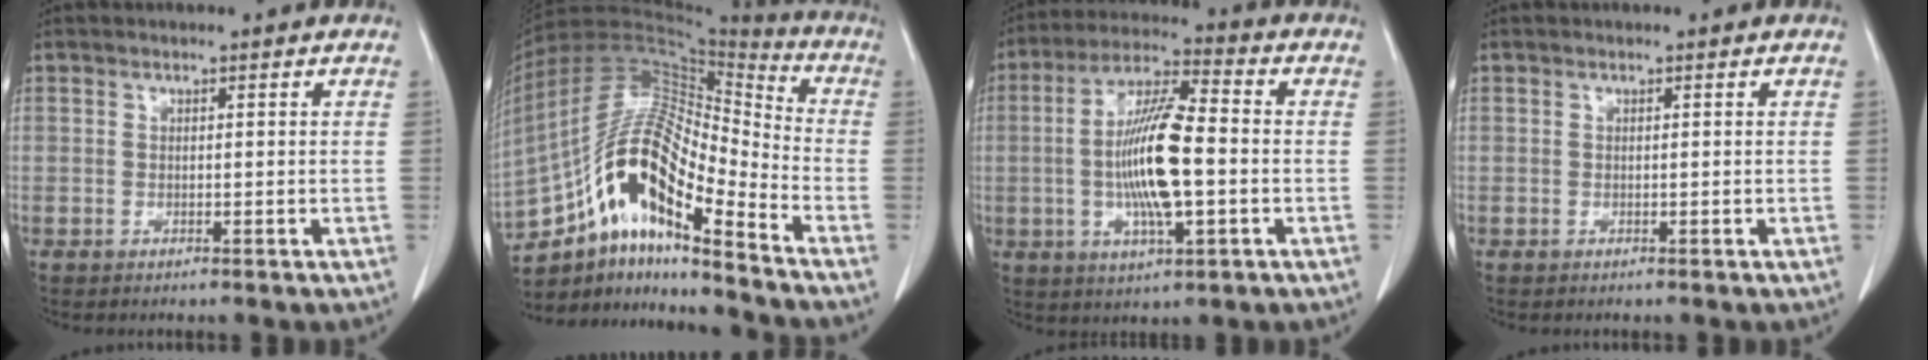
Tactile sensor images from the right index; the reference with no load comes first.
{"total": 18.0, "force": [-10.3, 4.1, 14.2], "torque": [-0.271, 0.032, -0.178]}
{"total": 13.4, "force": [-1.6, 2.6, 13.0], "torque": [-0.250, 0.004, -0.029]}
{"total": 0.0}